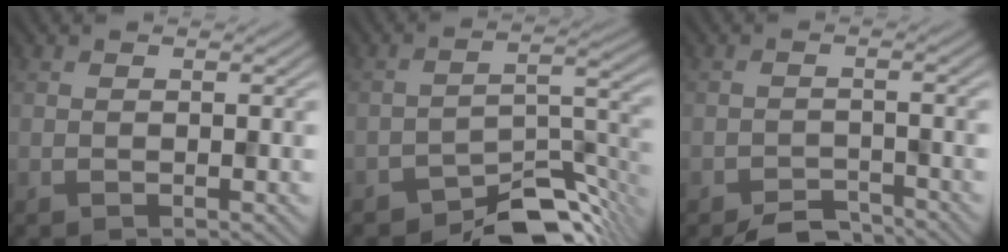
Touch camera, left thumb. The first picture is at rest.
{"total": 8.8, "force": [-7.0, 3.3, 4.3], "torque": [-0.043, 0.002, -0.127]}
{"total": 3.6, "force": [-3.3, 1.1, 1.1], "torque": [-0.017, -0.002, -0.059]}